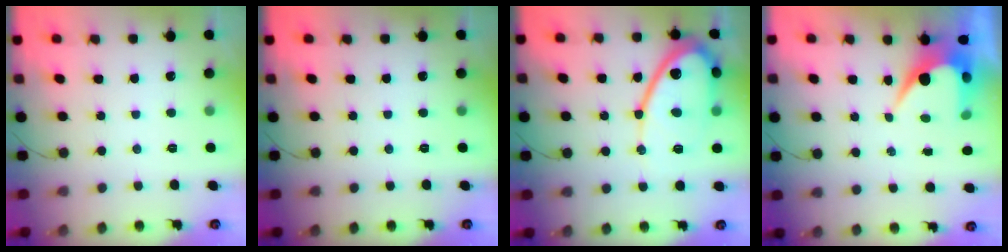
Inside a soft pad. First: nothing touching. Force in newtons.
{"total": 0.0}
{"total": 14.6, "press": 14.6, "slide": 1.1}
{"total": 8.5, "press": 8.4, "slide": 0.6}